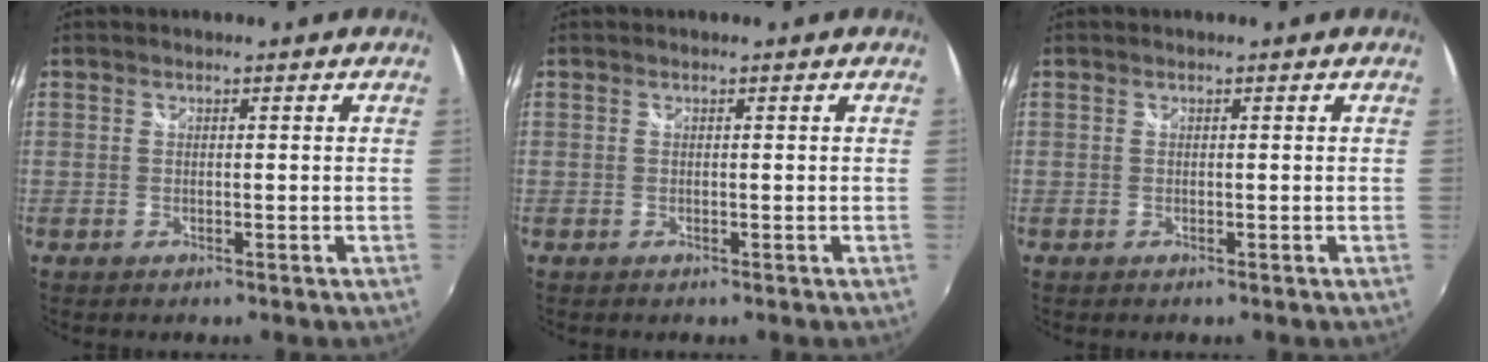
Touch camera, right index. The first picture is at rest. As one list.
[{"total": 0.0}, {"total": 0.0}]